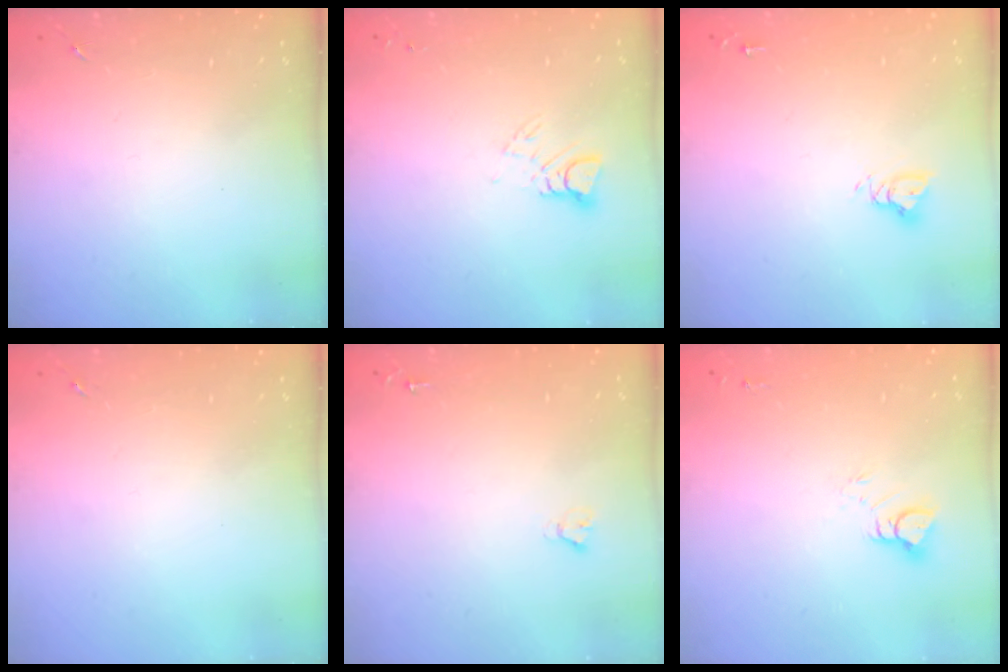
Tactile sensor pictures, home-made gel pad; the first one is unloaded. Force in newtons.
{"total": 3.6, "press": 3.6, "slide": 0.1}
{"total": 4.9, "press": 4.9, "slide": 0.3}
{"total": 0.0}
{"total": 1.8, "press": 1.8, "slide": 0.1}
{"total": 5.1, "press": 5.1, "slide": 0.3}